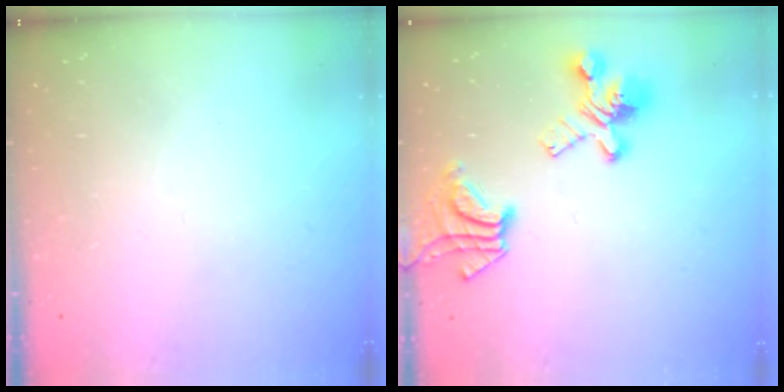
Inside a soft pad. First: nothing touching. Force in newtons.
{"total": 11.1, "press": 10.8, "slide": 2.4}